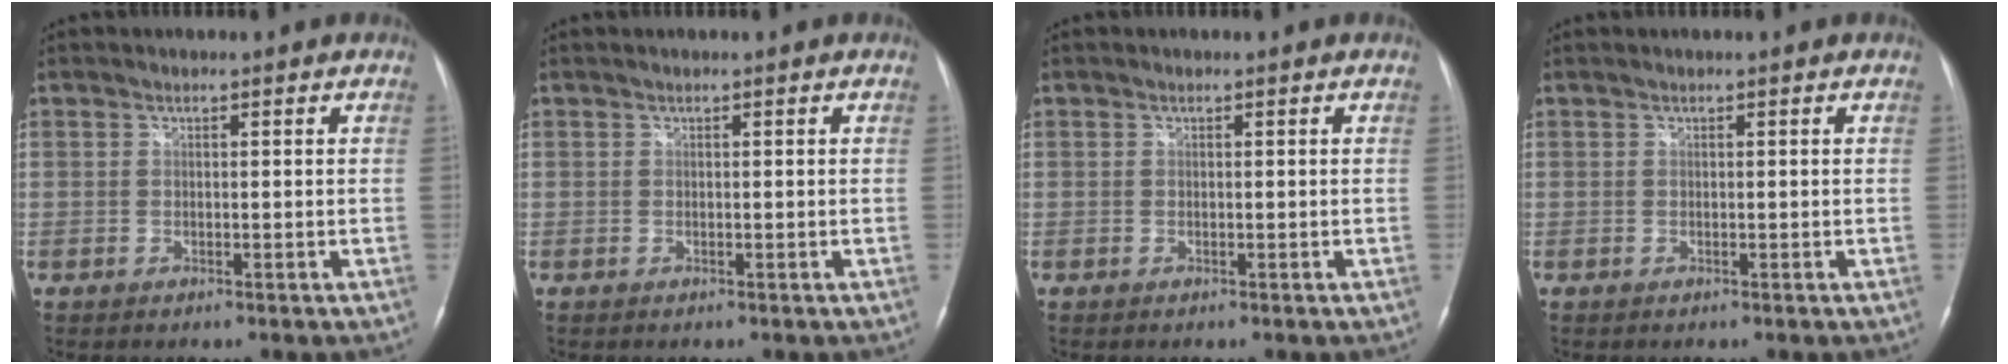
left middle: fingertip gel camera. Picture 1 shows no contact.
{"total": 0.0}
{"total": 0.0}
{"total": 0.0}